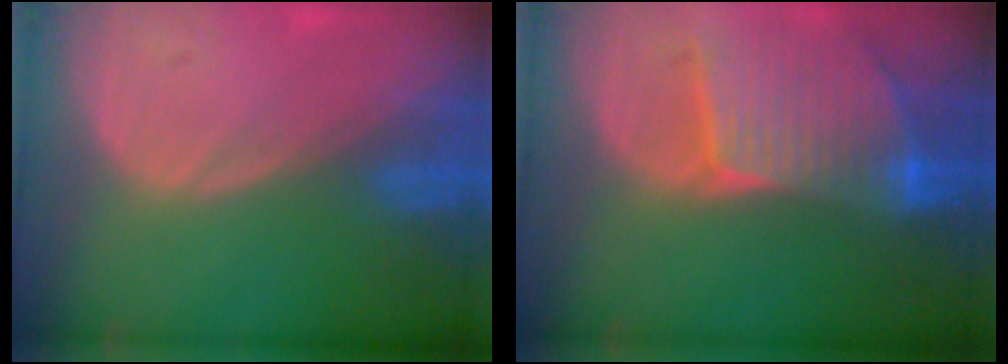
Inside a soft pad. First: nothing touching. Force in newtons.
{"total": 9.3, "press": 8.1, "slide": 4.4}